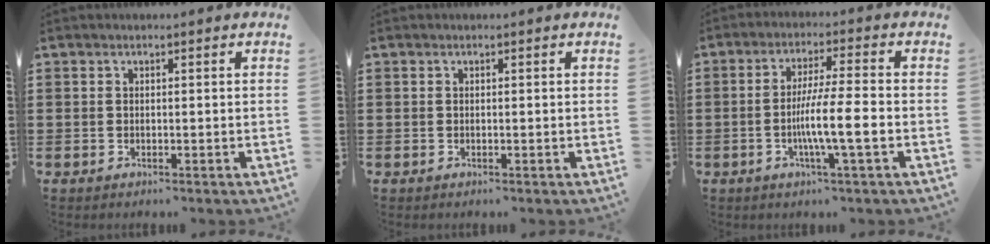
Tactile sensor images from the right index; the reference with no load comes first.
{"total": 0.0}
{"total": 7.9, "force": [-2.1, 0.5, 7.6], "torque": [-0.134, -0.006, -0.039]}